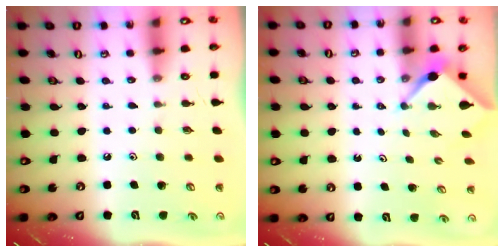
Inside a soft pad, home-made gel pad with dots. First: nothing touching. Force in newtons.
{"total": 2.4, "press": 2.3, "slide": 0.3}